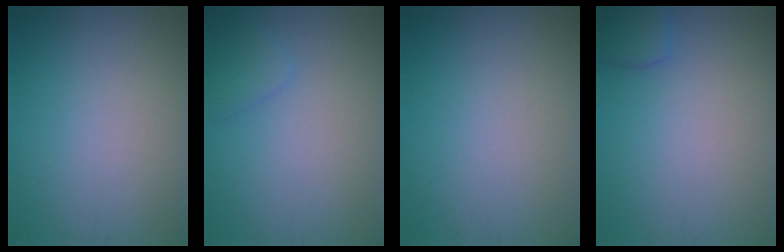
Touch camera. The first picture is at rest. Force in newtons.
{"total": 1.4, "press": 1.4, "slide": 0.1}
{"total": 0.0}
{"total": 2.0, "press": 2.0, "slide": 0.1}